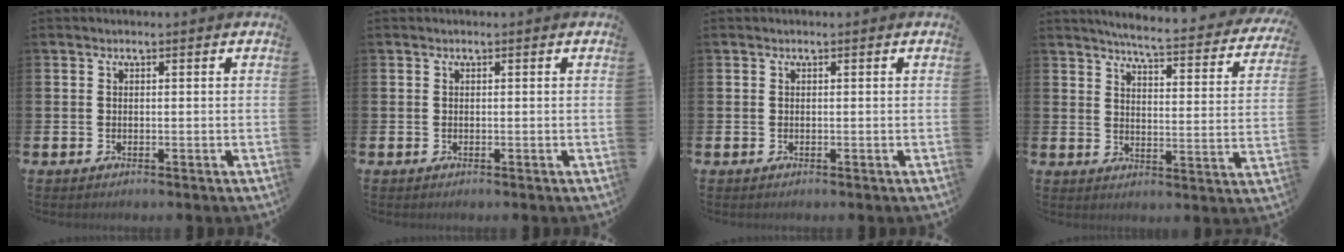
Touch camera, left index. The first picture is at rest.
{"total": 0.0}
{"total": 0.0}
{"total": 5.5, "force": [5.1, 0.2, 1.9], "torque": [-0.047, -0.044, 0.082]}